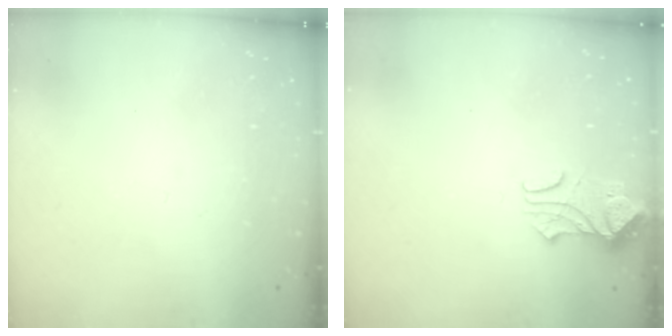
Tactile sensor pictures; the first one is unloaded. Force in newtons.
{"total": 1.1, "press": 0.7, "slide": 0.9}